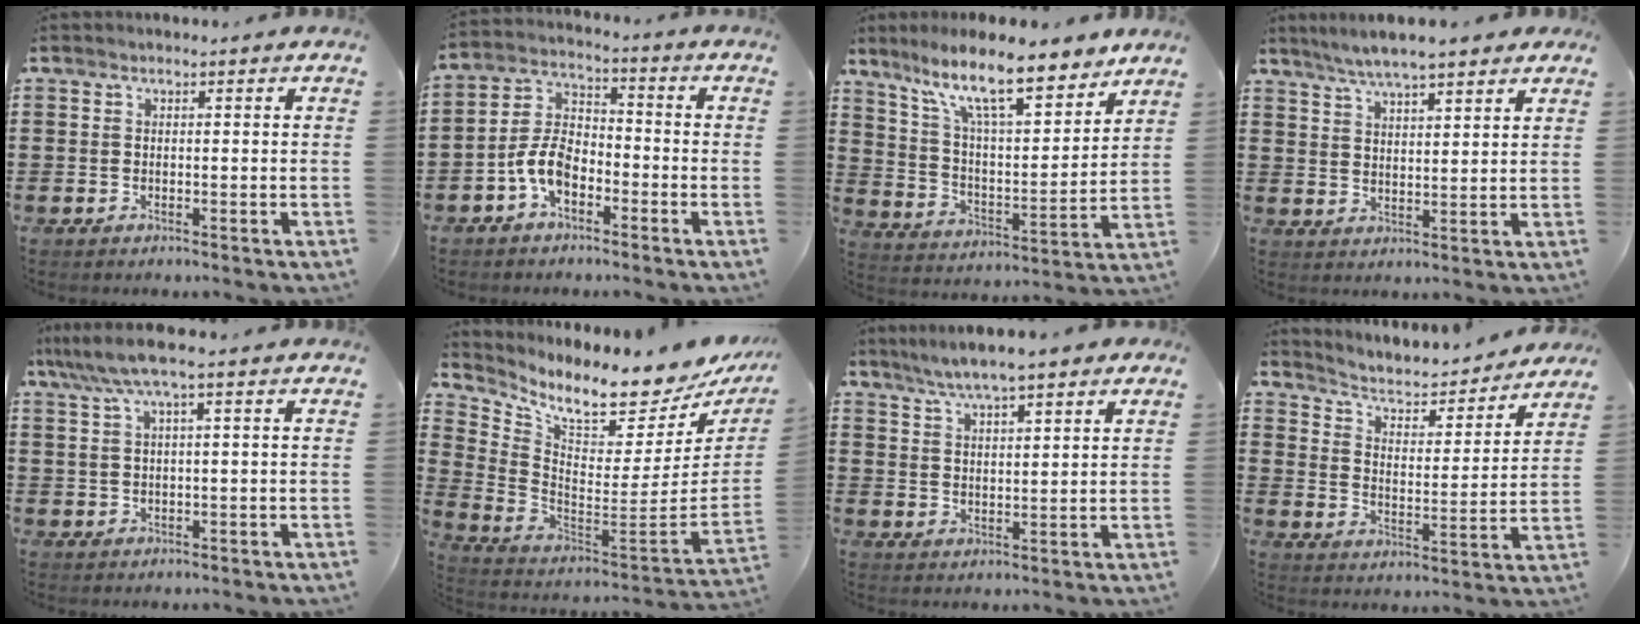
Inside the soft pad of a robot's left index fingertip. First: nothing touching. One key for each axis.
{"total": 7.0, "fx": -3.7, "fy": 3.7, "fz": 4.7, "tx": -0.123, "ty": 0.004, "tz": -0.081}
{"total": 12.6, "fx": 9.8, "fy": 2.5, "fz": 7.5, "tx": -0.159, "ty": -0.045, "tz": 0.169}
{"total": 5.3, "fx": 4.6, "fy": 0.8, "fz": 2.5, "tx": -0.061, "ty": -0.007, "tz": 0.083}
{"total": 4.6, "fx": 1.7, "fy": 0.4, "fz": 4.3, "tx": -0.100, "ty": -0.006, "tz": 0.024}
{"total": 7.3, "fx": 6.5, "fy": 0.5, "fz": 3.1, "tx": -0.084, "ty": -0.078, "tz": 0.104}
{"total": 5.3, "fx": 4.4, "fy": 0.8, "fz": 2.9, "tx": -0.068, "ty": -0.005, "tz": 0.077}
{"total": 3.3, "fx": 2.9, "fy": 1.2, "fz": 1.2, "tx": -0.044, "ty": -0.024, "tz": 0.038}